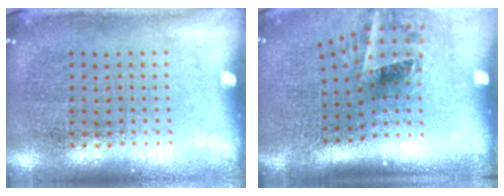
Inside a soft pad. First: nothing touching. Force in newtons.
{"total": 2.0, "press": 1.2, "slide": 1.6}